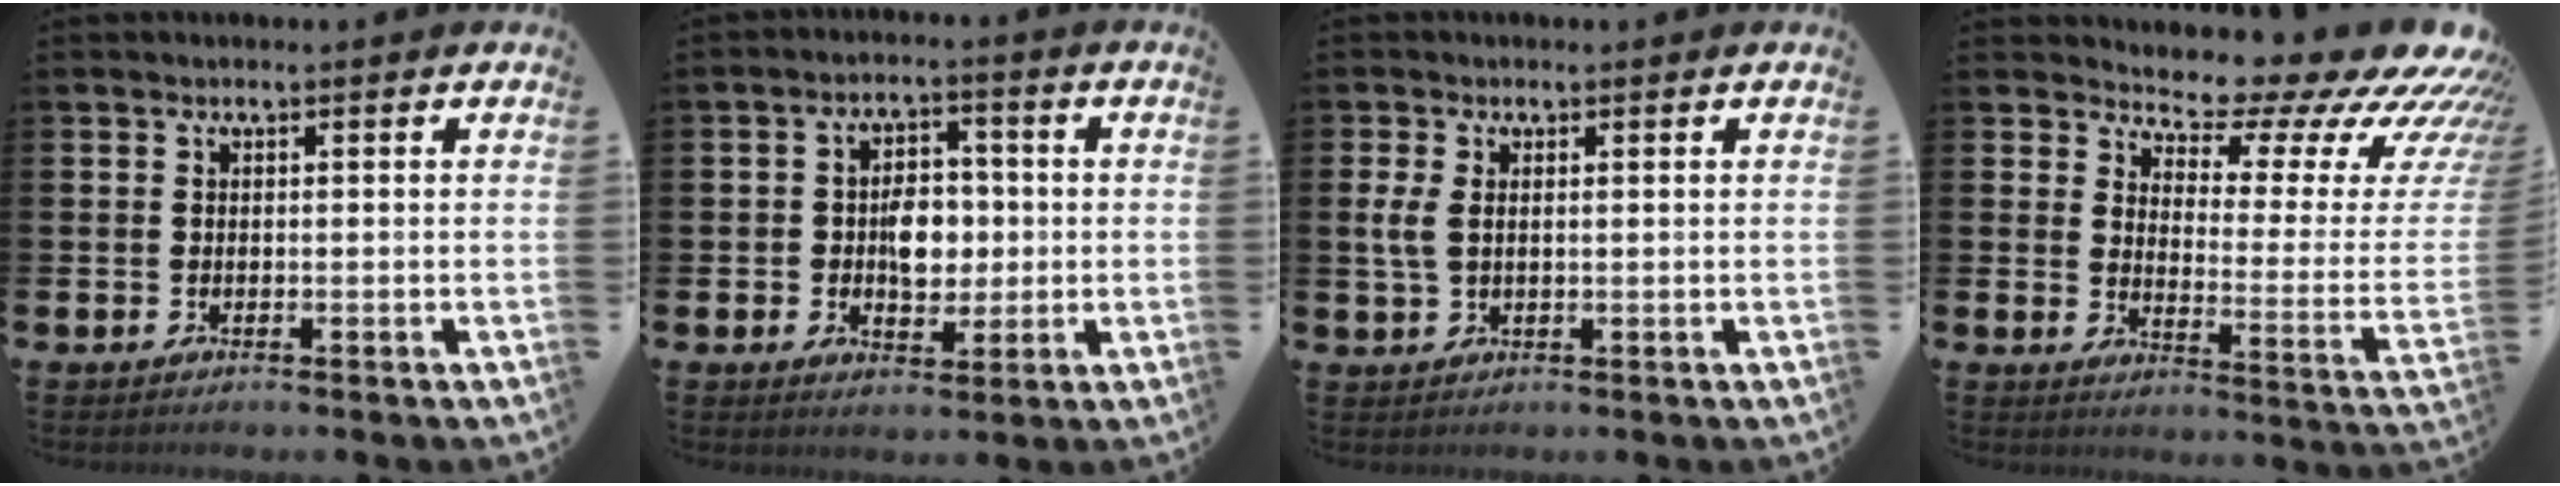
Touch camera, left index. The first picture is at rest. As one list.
[{"total": 5.6, "force": [-0.1, 4.0, 3.9], "torque": [-0.059, 0.006, -0.012]}, {"total": 3.0, "force": [1.1, 1.6, 2.2], "torque": [-0.044, 0.007, 0.019]}, {"total": 11.0, "force": [10.0, 2.5, 3.9], "torque": [-0.063, -0.092, 0.154]}]